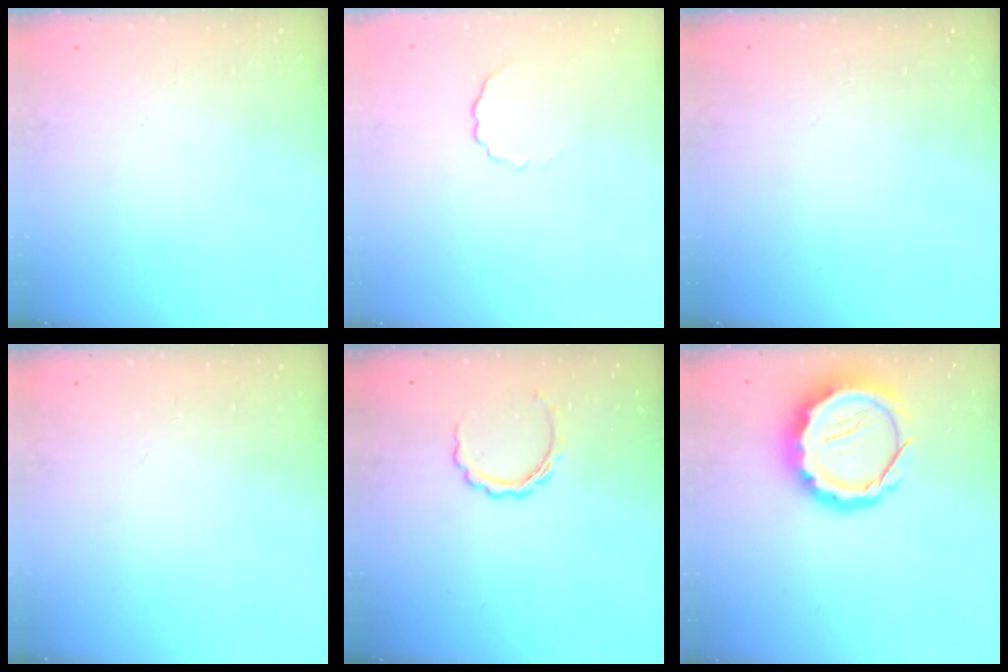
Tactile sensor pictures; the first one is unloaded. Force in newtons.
{"total": 3.3, "press": 3.2, "slide": 0.7}
{"total": 0.0}
{"total": 0.0}
{"total": 5.5, "press": 5.4, "slide": 0.9}
{"total": 13.8, "press": 13.6, "slide": 2.6}